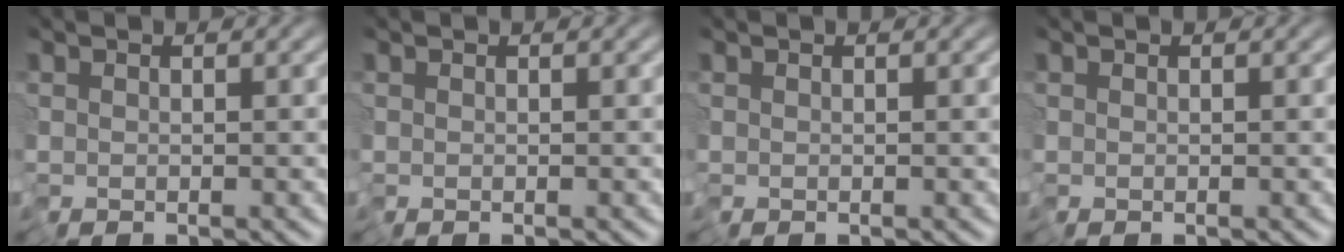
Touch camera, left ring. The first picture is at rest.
{"total": 0.0}
{"total": 0.0}
{"total": 0.0}